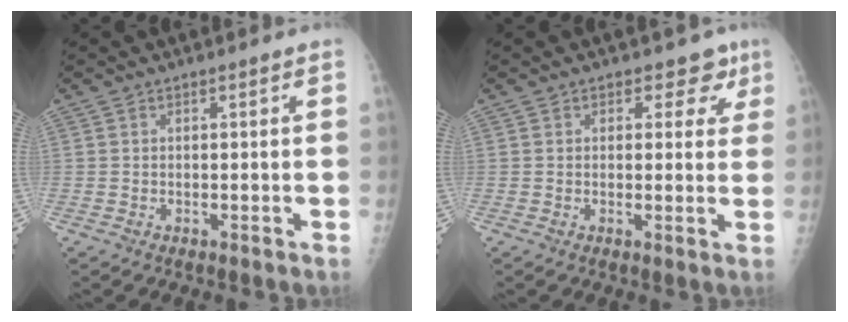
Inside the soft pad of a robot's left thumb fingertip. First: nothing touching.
{"total": 4.7, "force": [2.6, 3.4, 2.0], "torque": [0.020, -0.006, 0.026]}